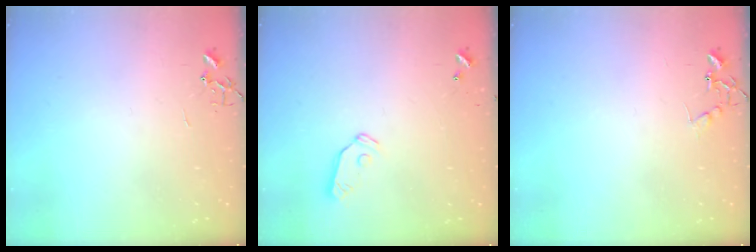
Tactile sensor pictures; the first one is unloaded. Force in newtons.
{"total": 6.6, "press": 6.6, "slide": 0.4}
{"total": 6.9, "press": 6.9, "slide": 0.4}